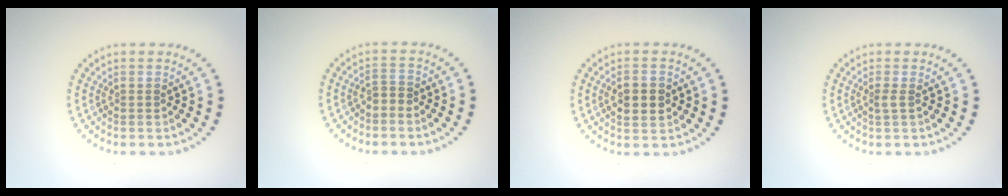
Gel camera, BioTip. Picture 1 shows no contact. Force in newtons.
{"total": 1.3, "press": 1.0, "slide": 0.9}
{"total": 3.0, "press": 3.0, "slide": 0.1}
{"total": 0.9, "press": 0.6, "slide": 0.7}